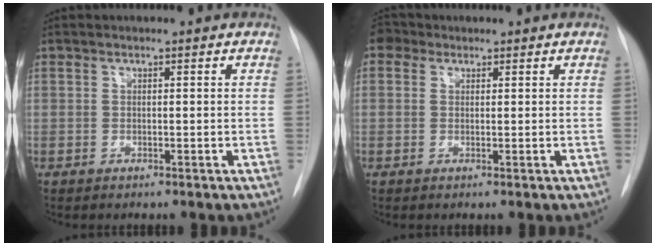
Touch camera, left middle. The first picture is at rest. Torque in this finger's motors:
{"motor_torque": [0.19, -0.19, -0.02, 0.01]}